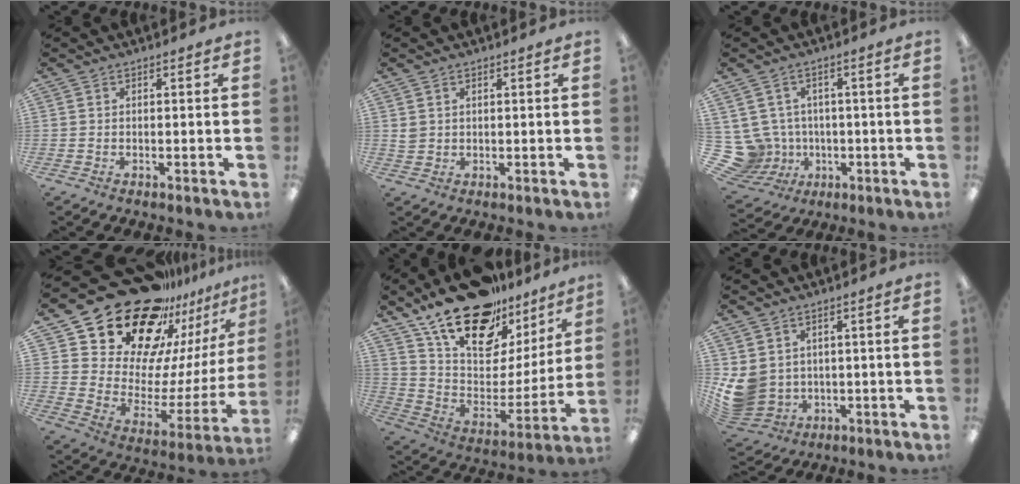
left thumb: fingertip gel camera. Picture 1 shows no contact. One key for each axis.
{"total": 1.8, "fx": 0.9, "fy": 1.4, "fz": 0.6, "tx": -0.015, "ty": 0.002, "tz": 0.017}
{"total": 9.0, "fx": -0.5, "fy": 8.7, "fz": 2.2, "tx": -0.109, "ty": 0.000, "tz": -0.001}
{"total": 26.8, "fx": 20.5, "fy": 13.3, "fz": 11.0, "tx": -0.188, "ty": -0.159, "tz": 0.384}
{"total": 23.0, "fx": 16.8, "fy": 10.9, "fz": 11.4, "tx": -0.190, "ty": -0.108, "tz": 0.298}
{"total": 7.5, "fx": 1.2, "fy": 6.9, "fz": 2.9, "tx": -0.085, "ty": -0.011, "tz": 0.029}